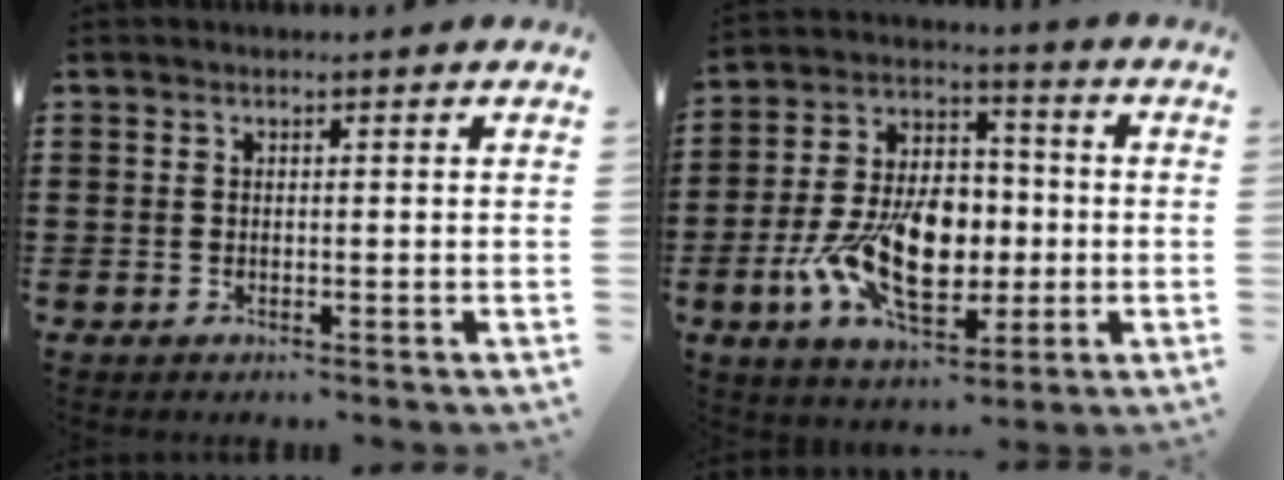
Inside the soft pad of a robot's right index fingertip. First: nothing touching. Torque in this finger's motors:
{"motor_torque": [2.14, 0.00, 1.05, 0.18]}